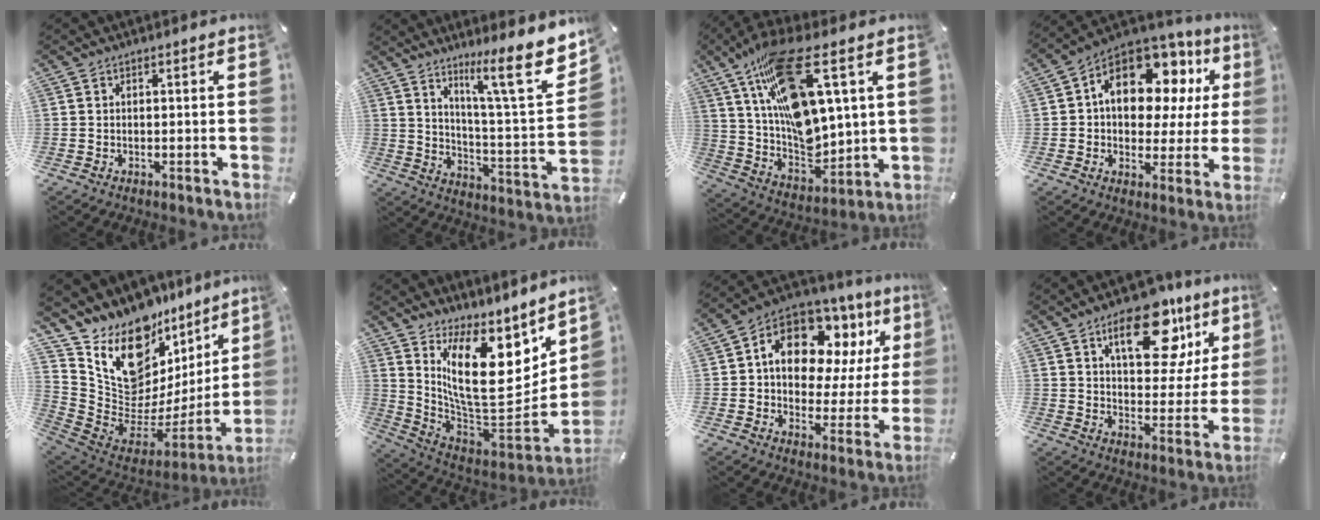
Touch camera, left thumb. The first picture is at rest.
{"total": 14.4, "force": [10.1, 2.3, 10.1], "torque": [-0.148, -0.081, 0.155]}
{"total": 21.0, "force": [9.5, 8.2, 16.9], "torque": [-0.310, -0.057, 0.160]}
{"total": 15.9, "force": [6.2, 10.2, 10.5], "torque": [-0.161, -0.035, 0.108]}
{"total": 16.2, "force": [11.7, 9.6, 5.7], "torque": [-0.108, -0.133, 0.221]}
{"total": 20.2, "force": [8.0, 11.1, 14.8], "torque": [-0.253, -0.092, 0.143]}
{"total": 14.7, "force": [6.9, 9.7, 8.6], "torque": [-0.145, -0.041, 0.125]}
{"total": 18.6, "force": [10.3, 9.4, 12.3], "torque": [-0.160, -0.051, 0.167]}